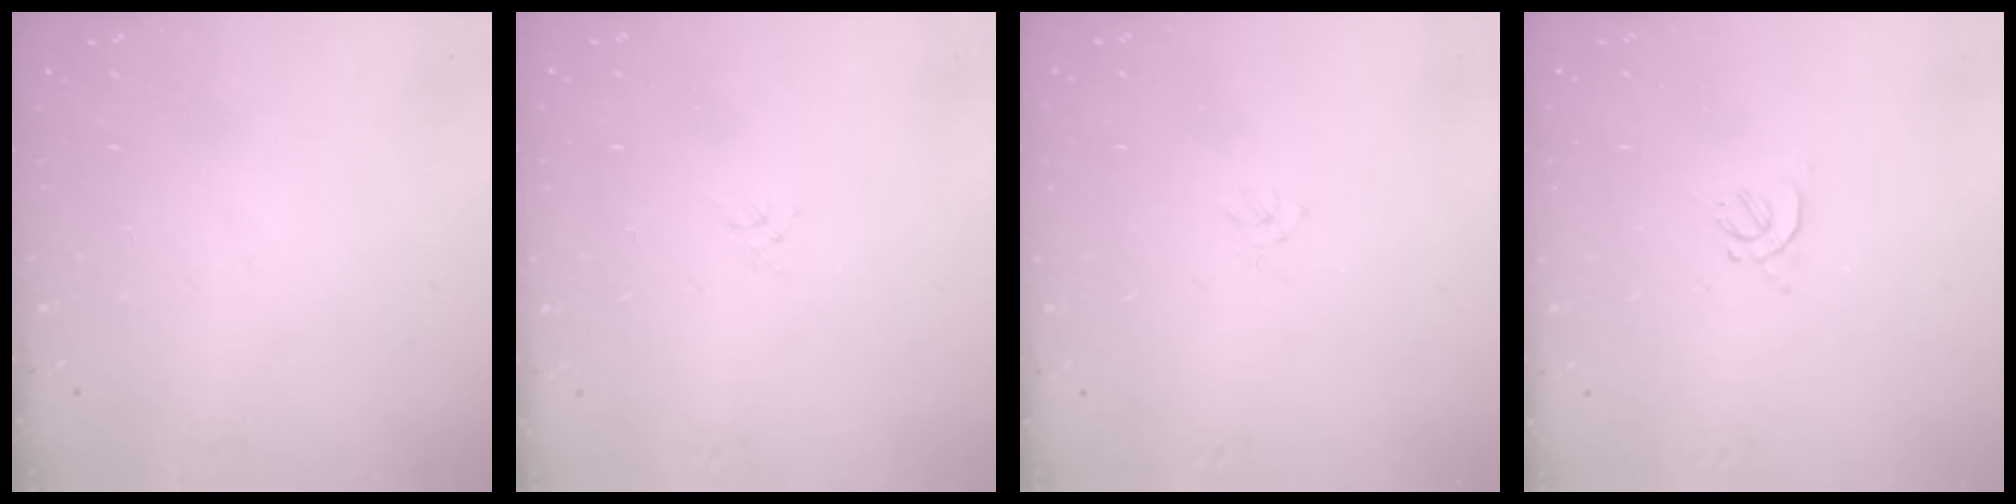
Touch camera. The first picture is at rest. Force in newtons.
{"total": 1.3, "press": 1.2, "slide": 0.3}
{"total": 1.1, "press": 1.0, "slide": 0.3}
{"total": 1.7, "press": 1.7, "slide": 0.5}